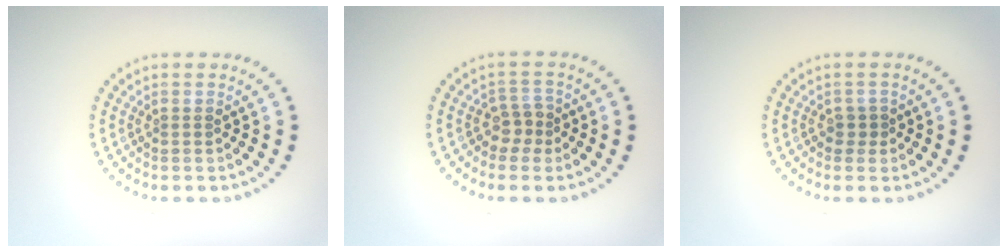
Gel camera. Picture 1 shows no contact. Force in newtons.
{"total": 1.9, "press": 1.5, "slide": 1.2}
{"total": 0.8, "press": 0.4, "slide": 0.6}